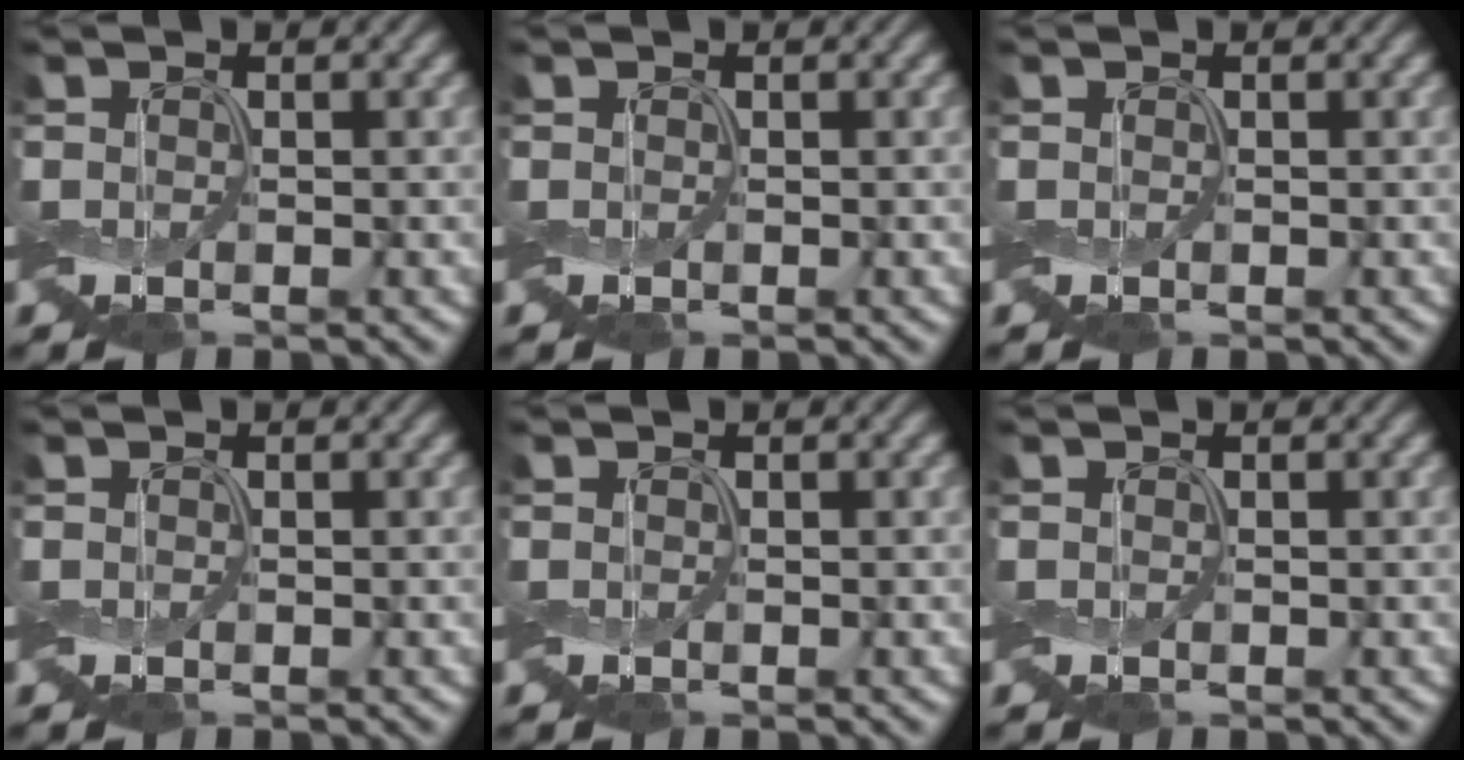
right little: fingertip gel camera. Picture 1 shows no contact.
{"total": 0.0}
{"total": 0.0}
{"total": 0.0}
{"total": 0.0}
{"total": 0.0}